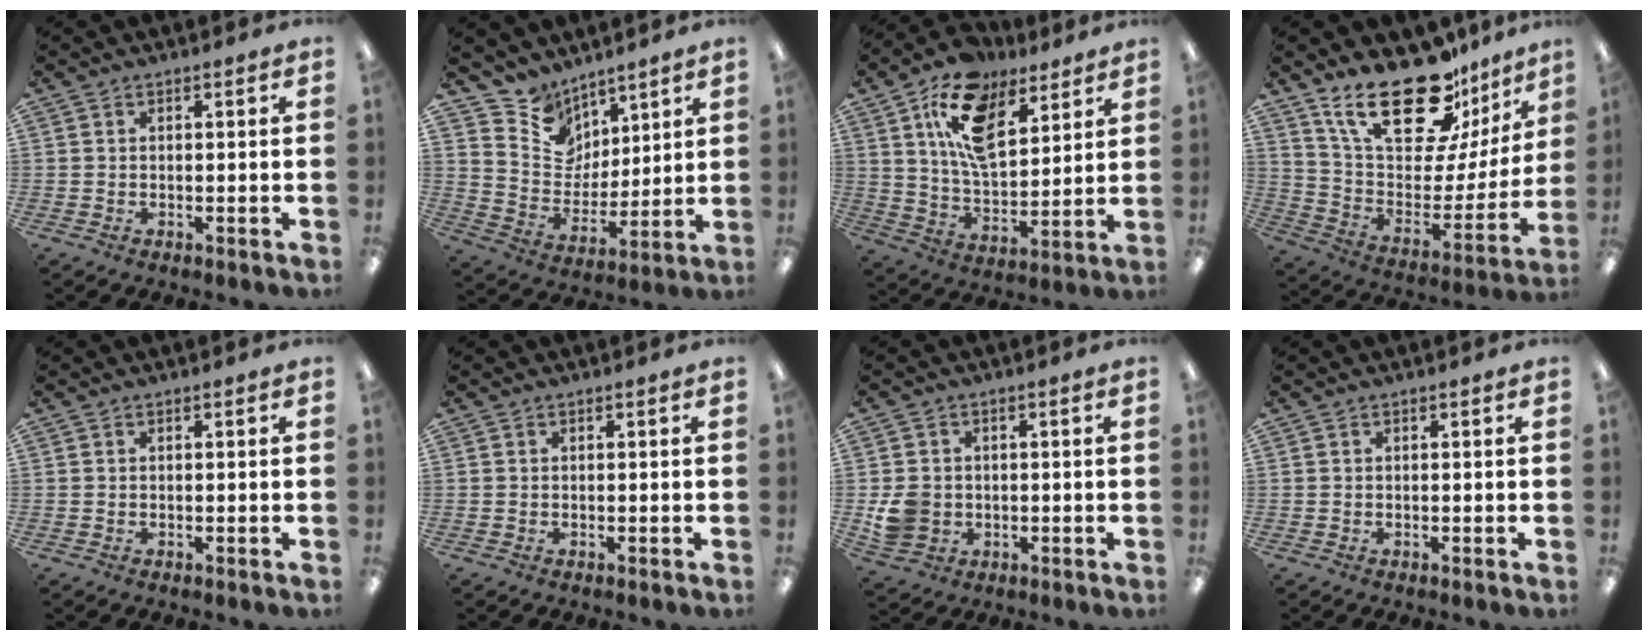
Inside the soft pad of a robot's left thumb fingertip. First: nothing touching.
{"total": 9.8, "force": [7.3, 6.6, 0.3], "torque": [-0.035, -0.072, 0.144]}
{"total": 16.2, "force": [9.5, 8.5, 10.0], "torque": [-0.175, -0.027, 0.171]}
{"total": 26.8, "force": [18.9, 11.1, 15.4], "torque": [-0.258, -0.122, 0.326]}
{"total": 0.0}
{"total": 0.0}
{"total": 6.2, "force": [-0.4, 5.6, 2.4], "torque": [-0.038, 0.011, -0.003]}
{"total": 0.0}